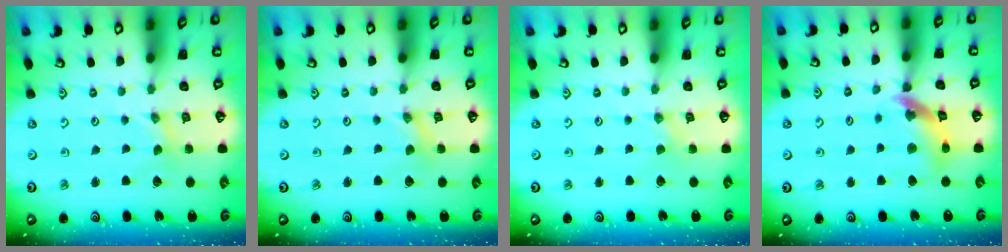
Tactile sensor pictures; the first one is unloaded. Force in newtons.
{"total": 0.0}
{"total": 0.0}
{"total": 12.5, "press": 12.5, "slide": 1.4}